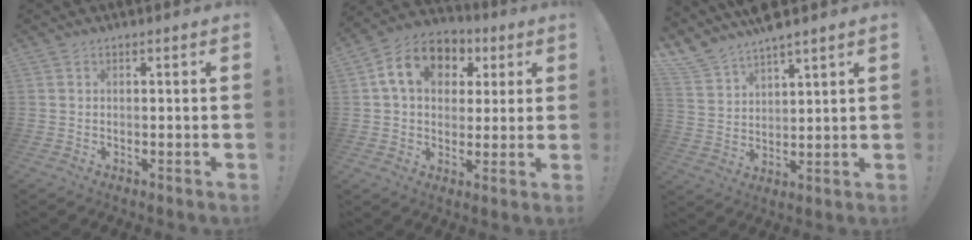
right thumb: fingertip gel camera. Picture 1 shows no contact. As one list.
[{"total": 13.7, "force": [4.4, 10.4, 7.7], "torque": [-0.122, 0.003, 0.088]}, {"total": 7.5, "force": [6.8, 2.2, 2.4], "torque": [-0.068, -0.047, 0.130]}]